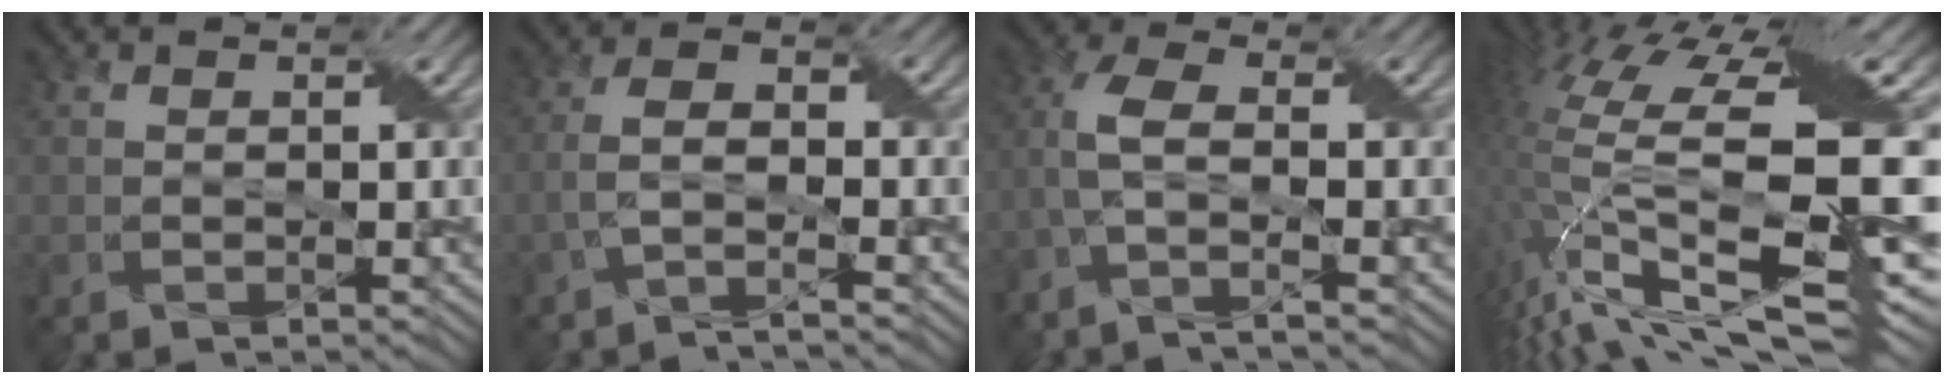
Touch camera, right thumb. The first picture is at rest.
{"total": 4.1, "force": [-2.0, 1.0, 3.4], "torque": [-0.071, 0.005, -0.047]}
{"total": 6.1, "force": [-1.9, 1.6, 5.6], "torque": [-0.122, 0.007, -0.049]}
{"total": 16.8, "force": [-0.6, 5.2, 15.9], "torque": [-0.340, -0.022, -0.003]}